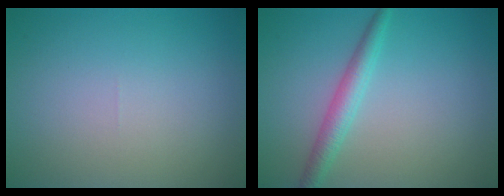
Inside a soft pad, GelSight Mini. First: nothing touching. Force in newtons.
{"total": 2.5, "press": 2.5, "slide": 0.0}